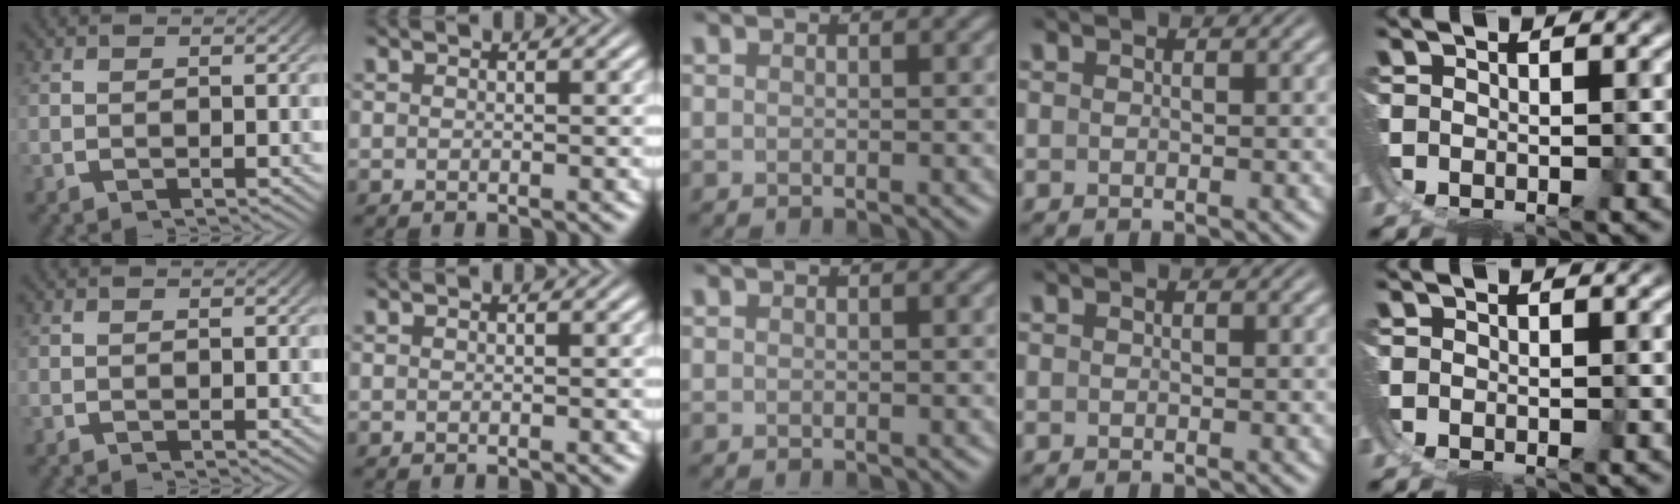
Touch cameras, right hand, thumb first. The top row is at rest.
{}